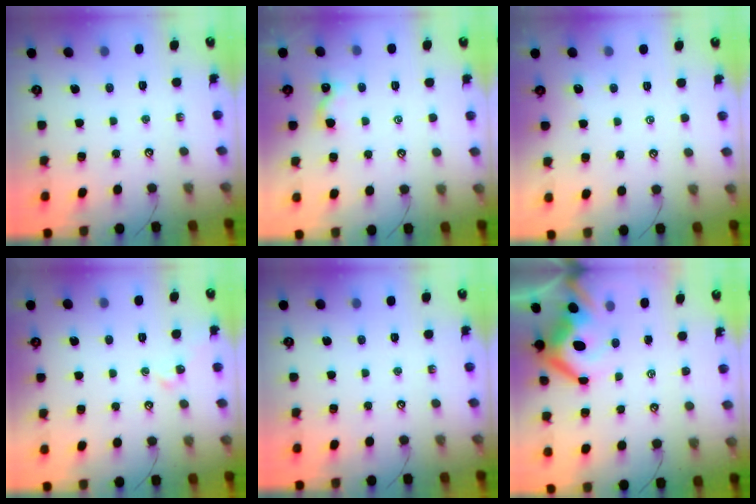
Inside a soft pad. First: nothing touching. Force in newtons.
{"total": 1.7, "press": 1.7, "slide": 0.3}
{"total": 1.9, "press": 1.9, "slide": 0.3}
{"total": 0.5, "press": 0.4, "slide": 0.4}
{"total": 0.0}
{"total": 10.1, "press": 10.0, "slide": 1.4}